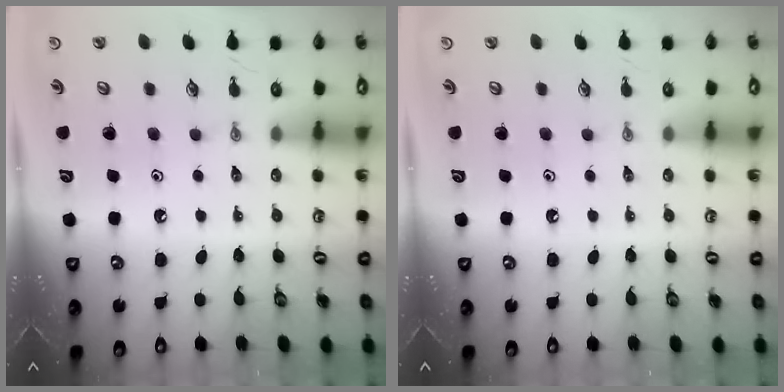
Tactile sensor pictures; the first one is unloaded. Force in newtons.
{"total": 0.0}